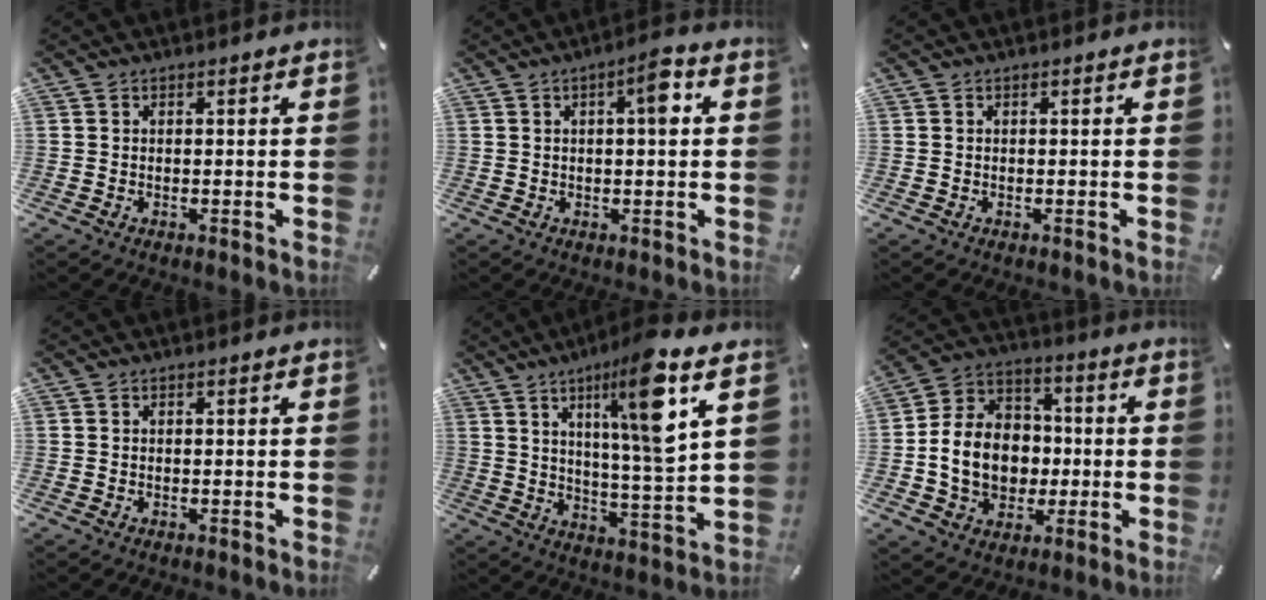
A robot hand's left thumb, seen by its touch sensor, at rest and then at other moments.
{"total": 5.8, "force": [1.5, 1.5, 5.4], "torque": [-0.076, -0.002, 0.014]}
{"total": 0.0}
{"total": 0.0}
{"total": 16.2, "force": [7.7, 2.7, 14.0], "torque": [-0.222, -0.033, 0.113]}
{"total": 13.7, "force": [-2.1, 11.6, 7.0], "torque": [-0.164, 0.014, -0.032]}